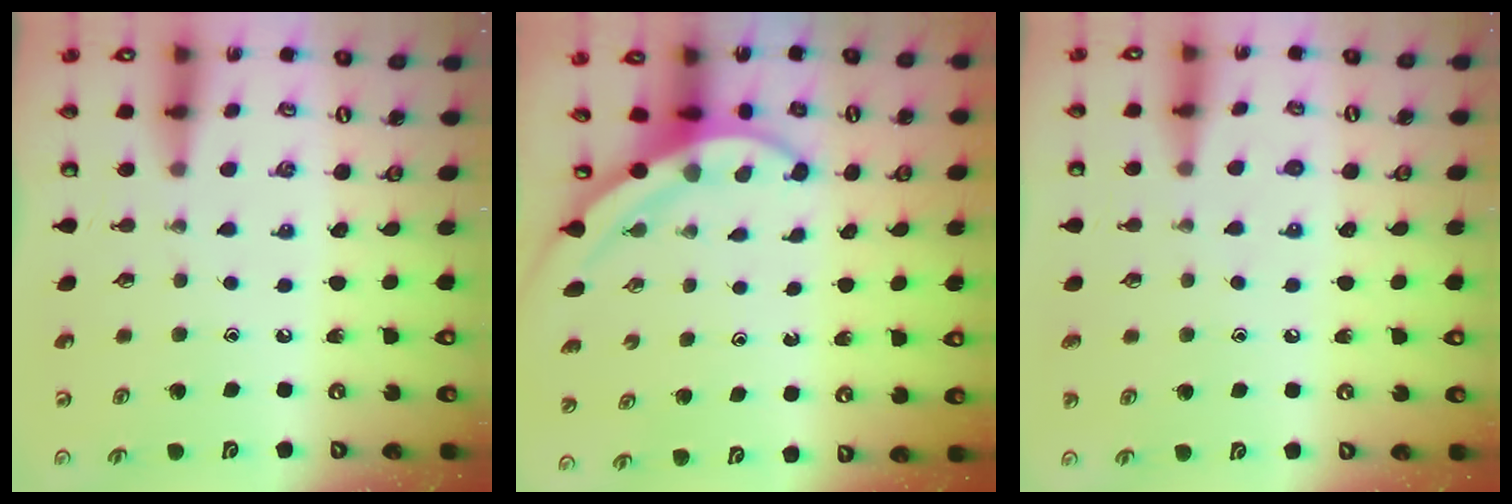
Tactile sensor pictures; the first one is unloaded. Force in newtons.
{"total": 4.8, "press": 4.7, "slide": 0.2}
{"total": 7.2, "press": 7.2, "slide": 0.8}